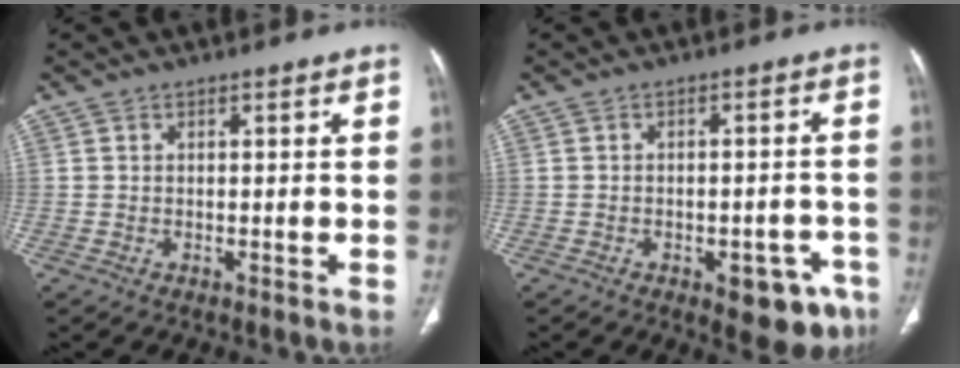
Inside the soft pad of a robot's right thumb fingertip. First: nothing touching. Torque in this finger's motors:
{"motor_torque": [1.86, 0.98, -0.15, 0.05, 0.19]}